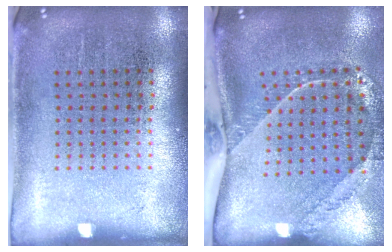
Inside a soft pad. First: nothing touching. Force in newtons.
{"total": 2.5, "press": 1.8, "slide": 1.8}